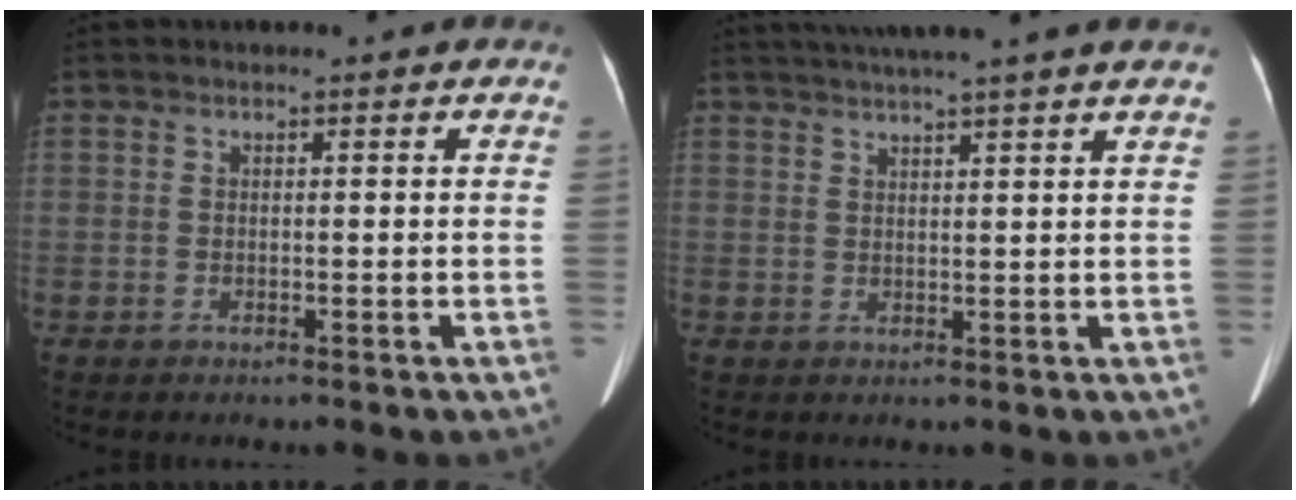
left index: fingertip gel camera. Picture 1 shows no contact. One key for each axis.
{"total": 10.1, "fx": 8.6, "fy": -1.3, "fz": 5.2, "tx": -0.083, "ty": 0.026, "tz": 0.108}